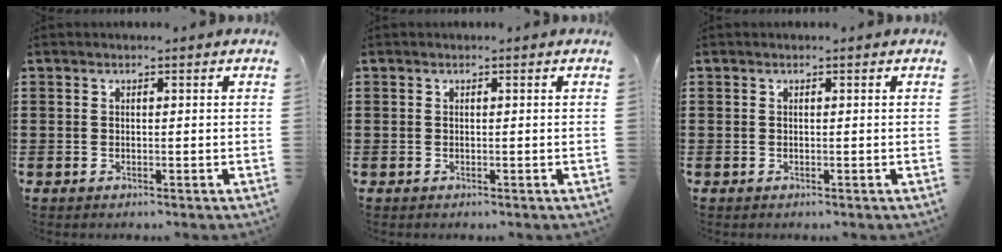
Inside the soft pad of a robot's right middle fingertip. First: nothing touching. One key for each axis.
{"total": 0.0}
{"total": 0.0}